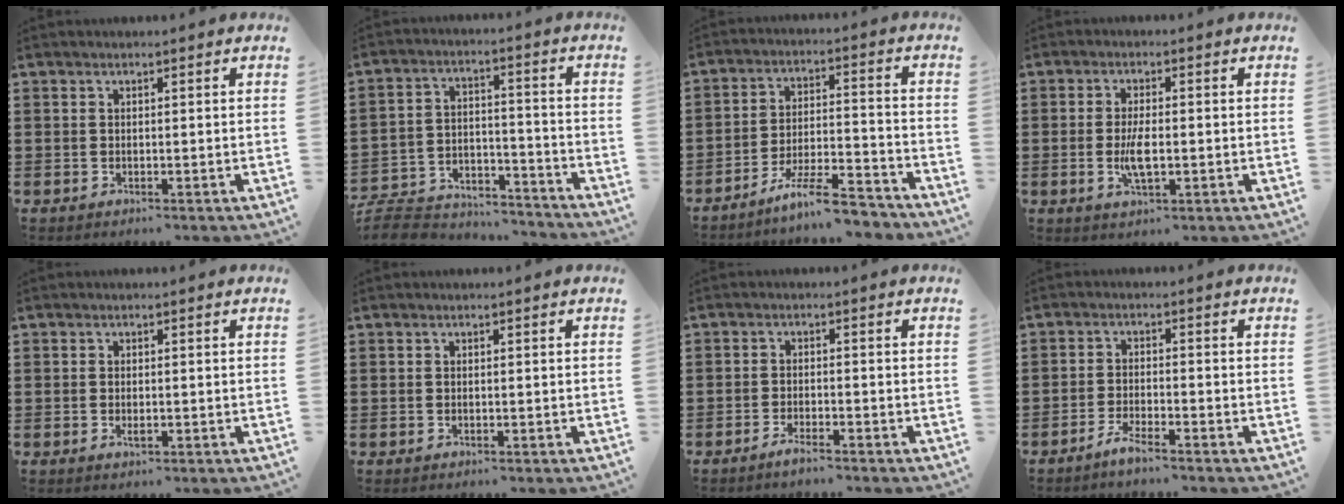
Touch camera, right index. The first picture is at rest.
{"total": 8.1, "force": [-7.7, 1.8, 1.7], "torque": [-0.044, 0.013, -0.152]}
{"total": 8.7, "force": [-7.3, 0.8, 4.7], "torque": [-0.091, 0.005, -0.139]}
{"total": 4.7, "force": [-0.6, 1.6, 4.3], "torque": [-0.089, -0.003, -0.015]}
{"total": 0.9, "force": [-0.1, 0.4, 0.8], "torque": [-0.015, -0.002, -0.002]}
{"total": 0.0}
{"total": 2.0, "force": [-1.7, -0.1, 0.9], "torque": [-0.017, -0.003, -0.031]}
{"total": 2.5, "force": [-2.2, -0.3, 1.0], "torque": [-0.026, -0.001, -0.044]}